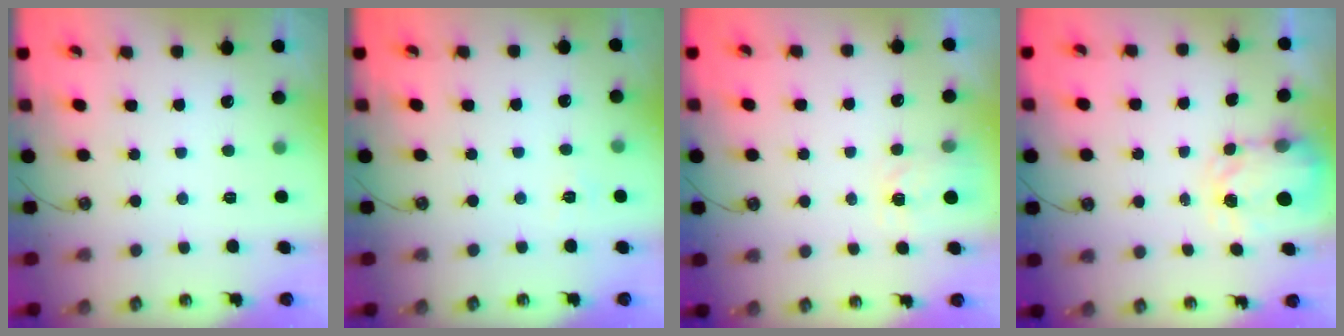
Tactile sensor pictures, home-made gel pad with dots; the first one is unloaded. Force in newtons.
{"total": 2.3, "press": 2.3, "slide": 0.3}
{"total": 3.5, "press": 3.5, "slide": 0.4}
{"total": 3.7, "press": 3.7, "slide": 0.5}